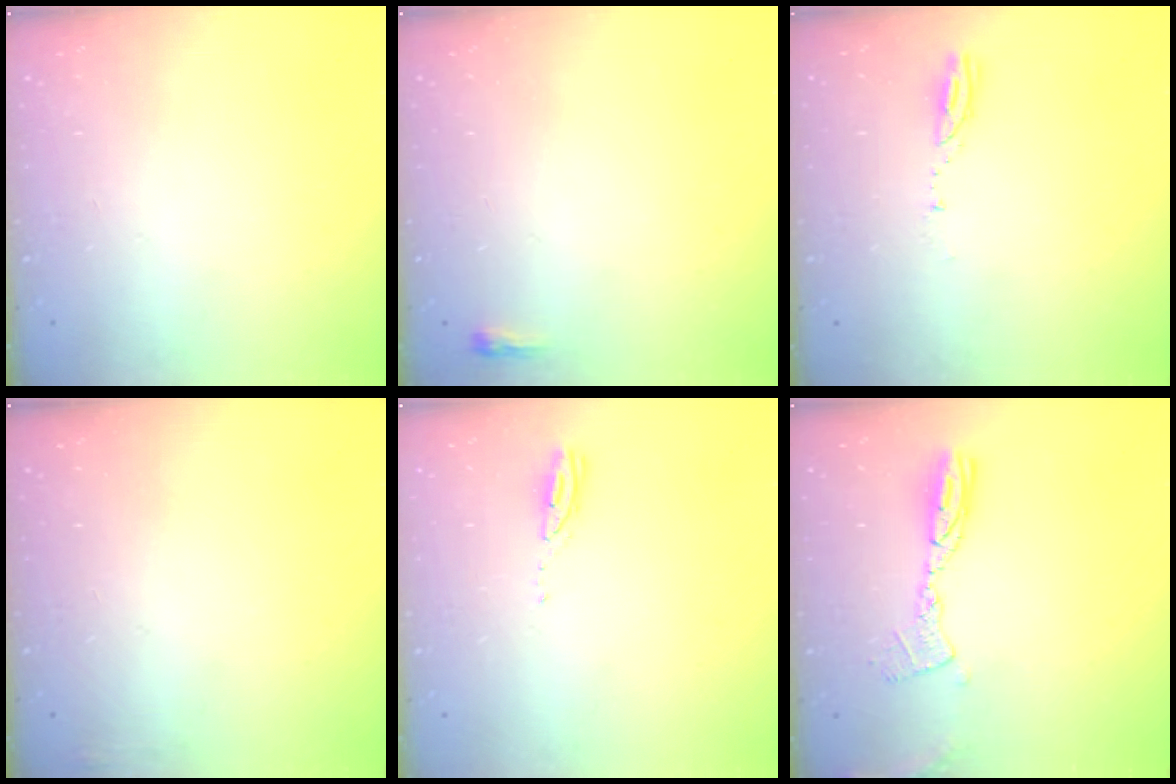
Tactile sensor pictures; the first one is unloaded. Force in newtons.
{"total": 2.3, "press": 2.2, "slide": 0.7}
{"total": 3.4, "press": 3.4, "slide": 0.3}
{"total": 3.9, "press": 3.6, "slide": 1.5}
{"total": 3.0, "press": 3.0, "slide": 0.1}
{"total": 9.7, "press": 9.6, "slide": 0.9}